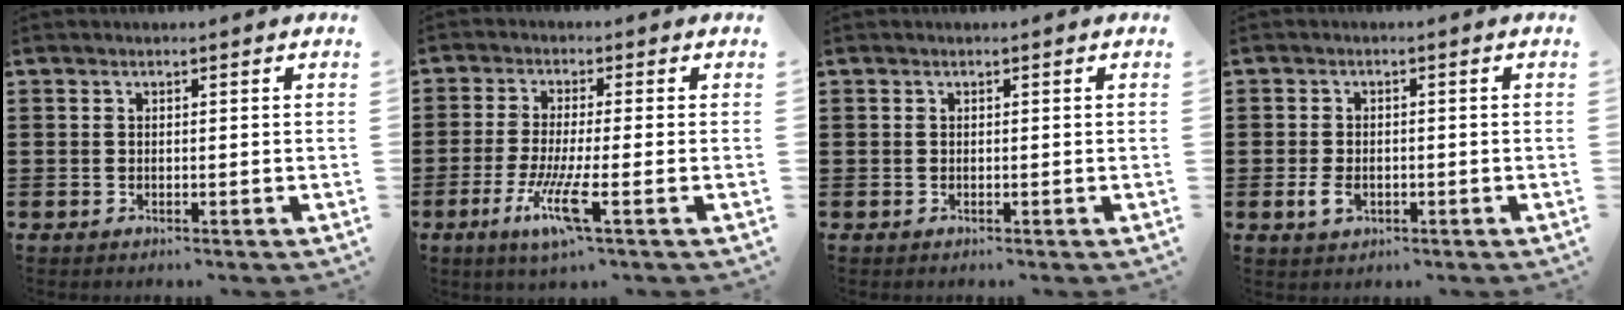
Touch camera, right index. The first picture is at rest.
{"total": 8.0, "force": [-3.2, 0.5, 7.3], "torque": [-0.159, -0.026, -0.062]}
{"total": 0.0}
{"total": 2.6, "force": [-0.8, 1.5, 1.9], "torque": [-0.051, -0.006, -0.019]}